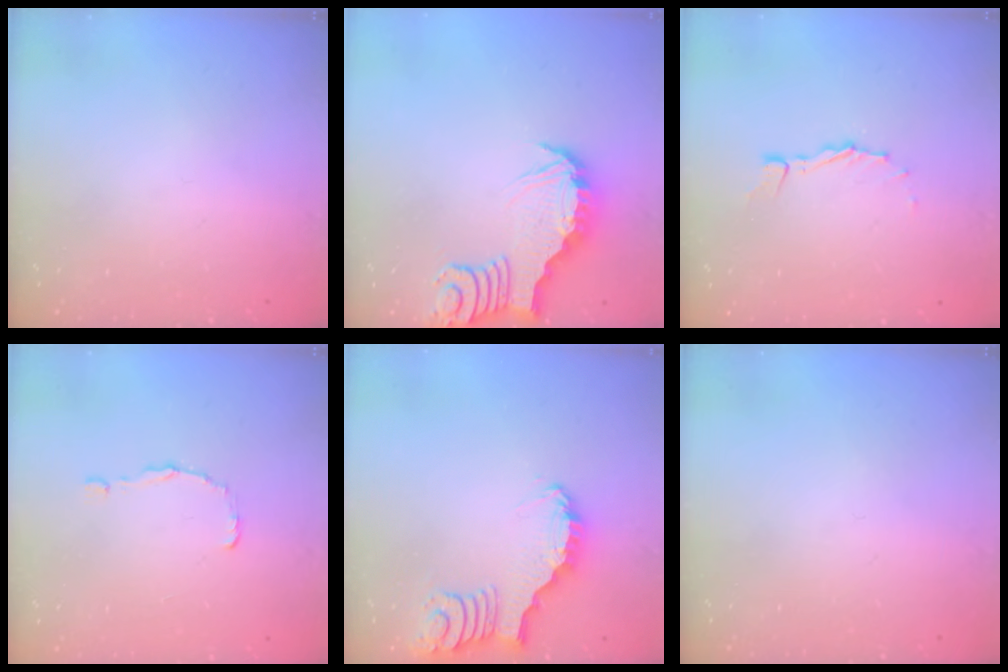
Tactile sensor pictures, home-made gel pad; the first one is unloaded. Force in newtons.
{"total": 3.6, "press": 3.6, "slide": 0.2}
{"total": 4.0, "press": 4.0, "slide": 0.1}
{"total": 0.9, "press": 0.9, "slide": 0.0}
{"total": 2.3, "press": 2.3, "slide": 0.3}
{"total": 0.0}